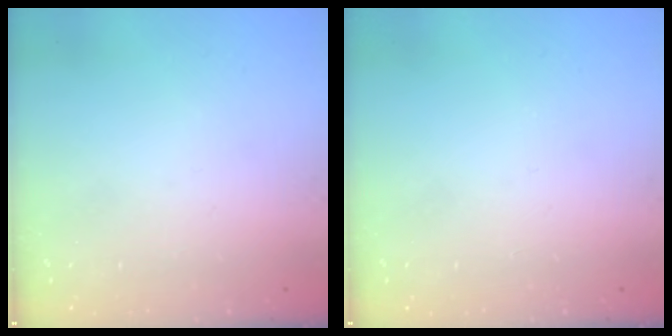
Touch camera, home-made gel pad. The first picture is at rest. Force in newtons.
{"total": 0.0}